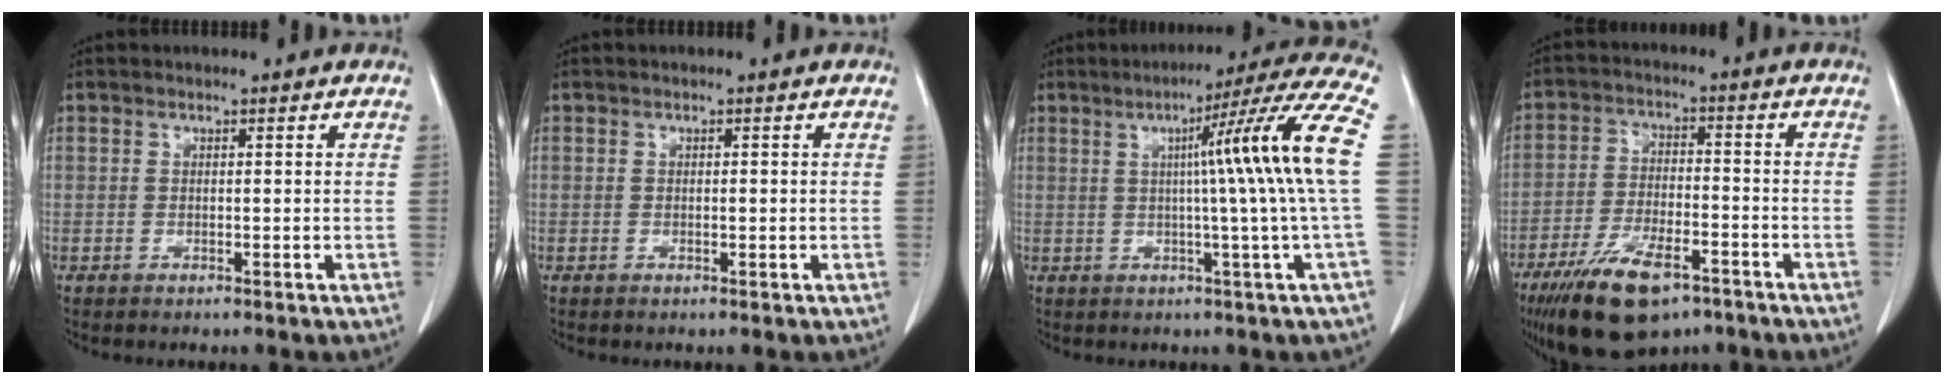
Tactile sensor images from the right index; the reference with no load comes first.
{"total": 0.5, "force": [-0.1, 0.2, 0.5], "torque": [-0.009, 0.000, 0.000]}
{"total": 14.5, "force": [1.4, -2.8, 14.1], "torque": [-0.184, 0.016, 0.015]}
{"total": 13.3, "force": [-8.6, 4.9, 8.8], "torque": [-0.166, -0.013, -0.143]}